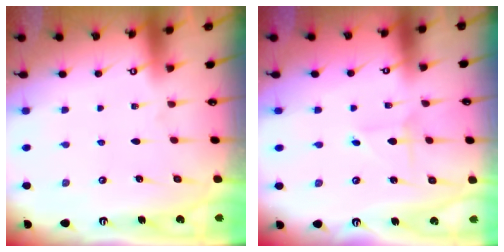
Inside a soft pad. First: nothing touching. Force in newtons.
{"total": 0.7, "press": 0.7, "slide": 0.0}